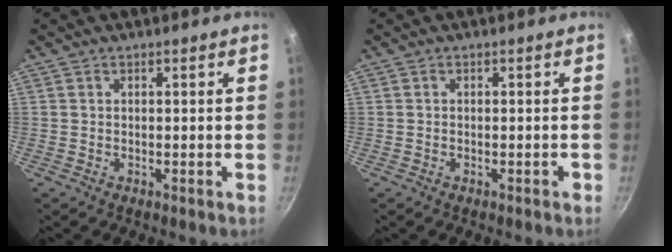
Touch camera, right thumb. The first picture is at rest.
{"total": 0.7, "force": [-0.4, 0.3, 0.5], "torque": [-0.005, 0.007, -0.005]}